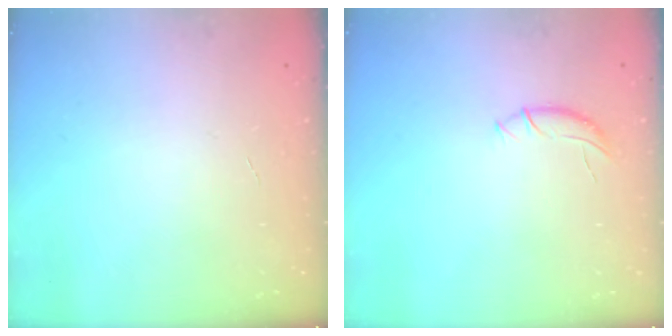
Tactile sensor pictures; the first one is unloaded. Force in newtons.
{"total": 6.8, "press": 6.7, "slide": 1.2}